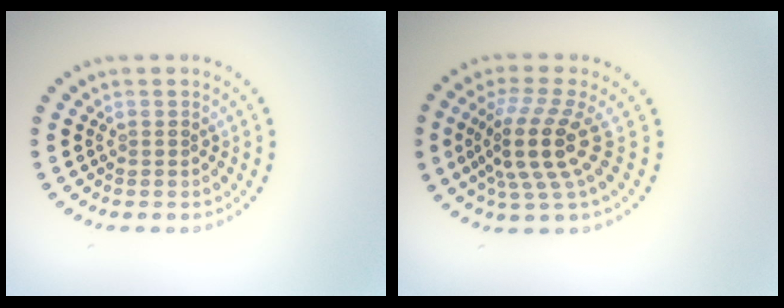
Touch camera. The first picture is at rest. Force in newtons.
{"total": 4.9, "press": 3.5, "slide": 3.4}